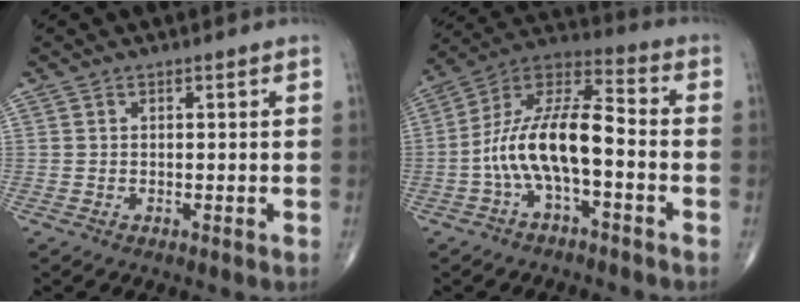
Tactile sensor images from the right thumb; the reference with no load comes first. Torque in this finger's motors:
{"motor_torque": [1.15, 0.97, 1.35, -0.60, 0.43]}